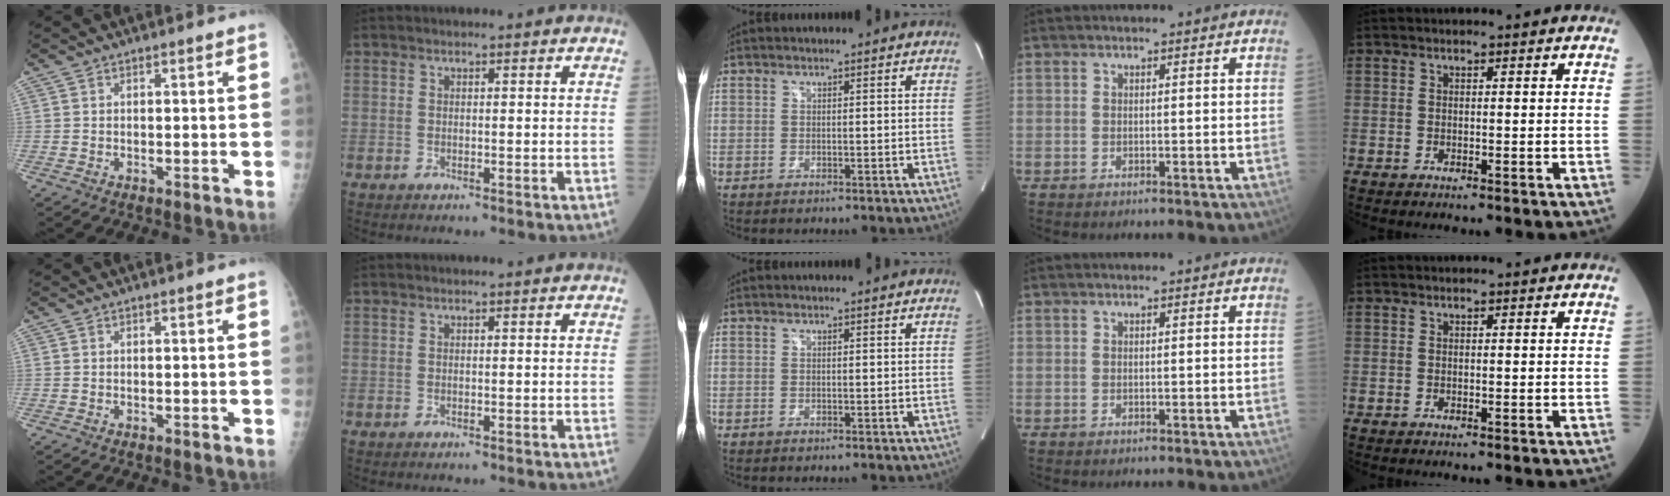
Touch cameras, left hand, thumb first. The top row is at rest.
{}